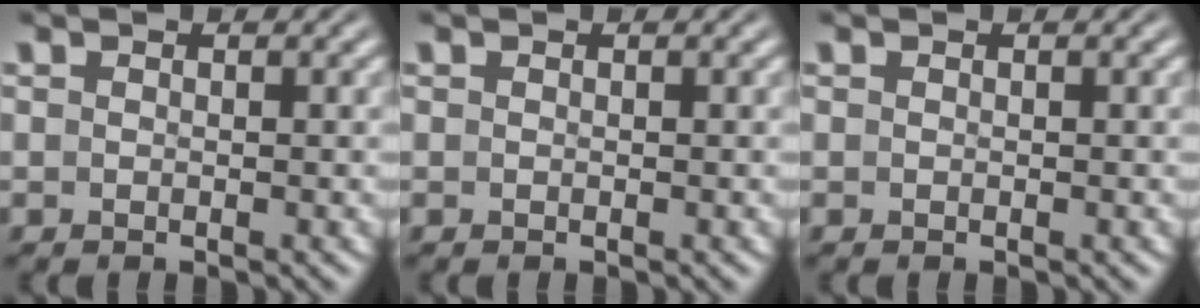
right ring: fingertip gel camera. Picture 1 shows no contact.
{"total": 0.0}
{"total": 0.0}